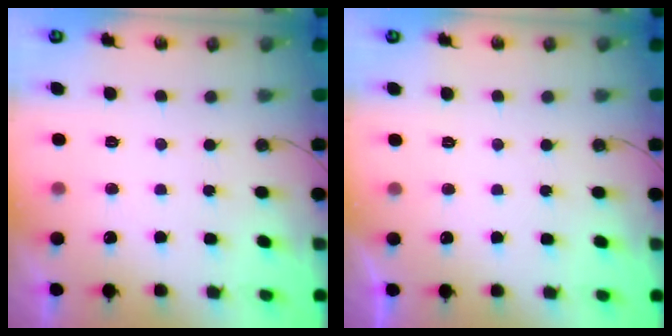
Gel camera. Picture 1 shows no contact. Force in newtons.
{"total": 0.0}